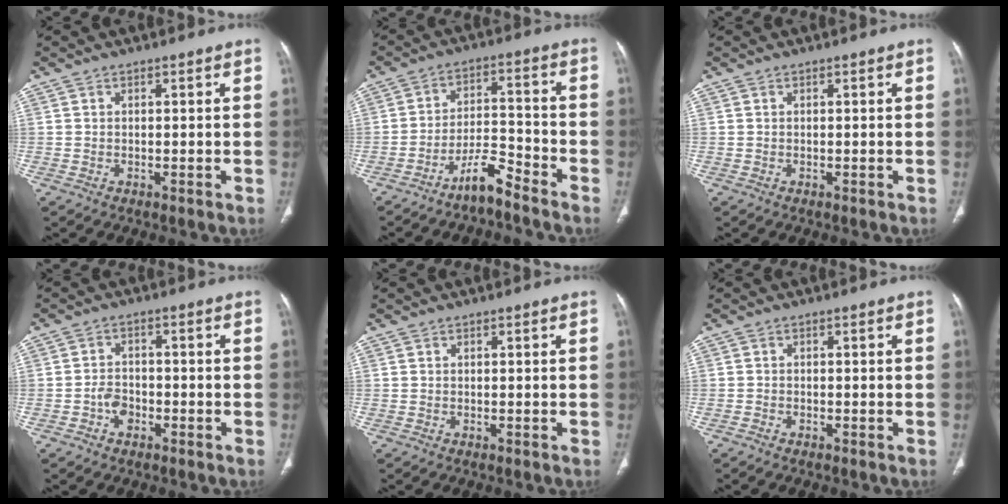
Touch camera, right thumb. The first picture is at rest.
{"total": 6.7, "force": [-5.6, 1.1, 3.5], "torque": [-0.064, 0.054, -0.102]}
{"total": 0.0}
{"total": 3.4, "force": [-1.6, 2.4, 1.7], "torque": [-0.021, 0.016, -0.029]}
{"total": 0.0}
{"total": 0.6, "force": [-0.5, 0.2, 0.1], "torque": [-0.008, 0.000, -0.012]}